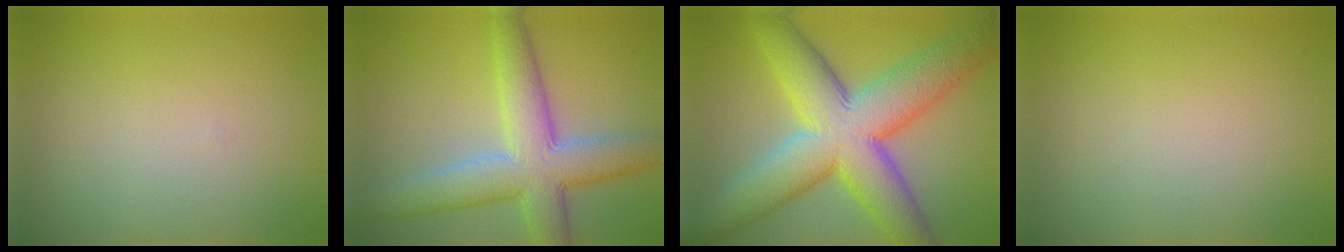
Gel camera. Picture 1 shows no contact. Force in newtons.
{"total": 7.9, "press": 7.9, "slide": 0.6}
{"total": 12.5, "press": 12.5, "slide": 0.4}
{"total": 0.0}